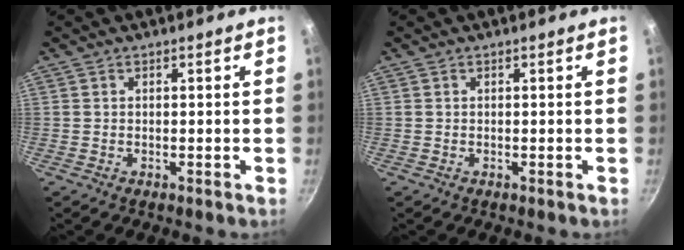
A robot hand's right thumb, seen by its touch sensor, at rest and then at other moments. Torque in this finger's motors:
{"motor_torque": [0.00, 0.00, 0.09, -0.07, 0.00]}